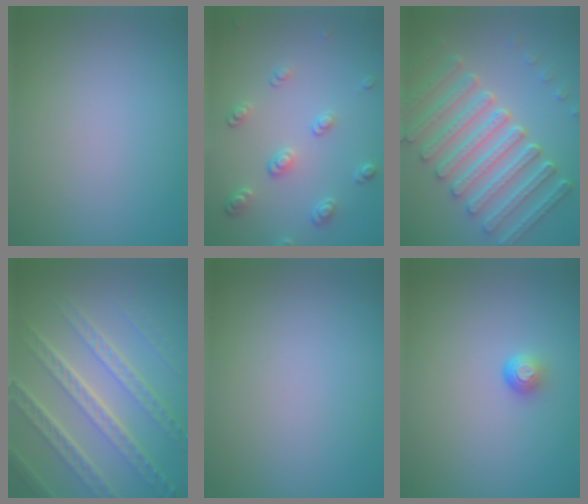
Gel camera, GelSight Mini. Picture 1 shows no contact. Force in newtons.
{"total": 2.8, "press": 2.5, "slide": 1.1}
{"total": 7.7, "press": 6.1, "slide": 4.8}
{"total": 7.4, "press": 5.2, "slide": 5.3}
{"total": 0.0}
{"total": 1.5, "press": 1.0, "slide": 1.1}